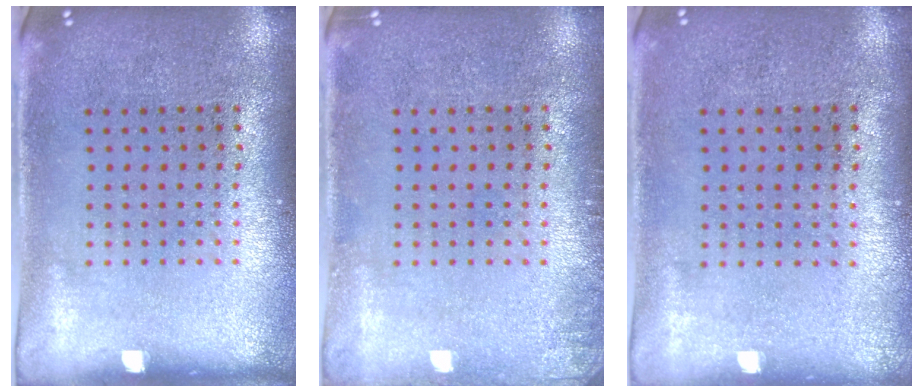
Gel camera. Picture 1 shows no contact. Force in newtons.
{"total": 1.0, "press": 1.0, "slide": 0.2}
{"total": 0.0}